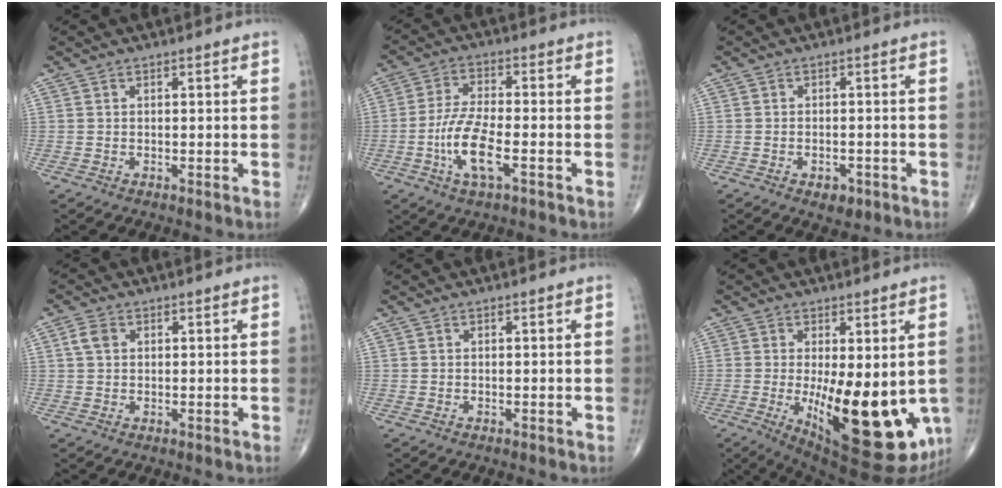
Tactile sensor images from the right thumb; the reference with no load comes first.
{"total": 9.3, "force": [-3.2, 2.9, 8.2], "torque": [-0.174, 0.013, -0.063]}
{"total": 3.1, "force": [-1.6, 1.8, 2.0], "torque": [-0.020, 0.004, -0.018]}
{"total": 2.8, "force": [0.8, 2.0, 1.7], "torque": [-0.035, 0.006, 0.015]}
{"total": 0.0}
{"total": 19.5, "force": [-3.1, 7.3, 17.8], "torque": [-0.223, -0.035, -0.019]}